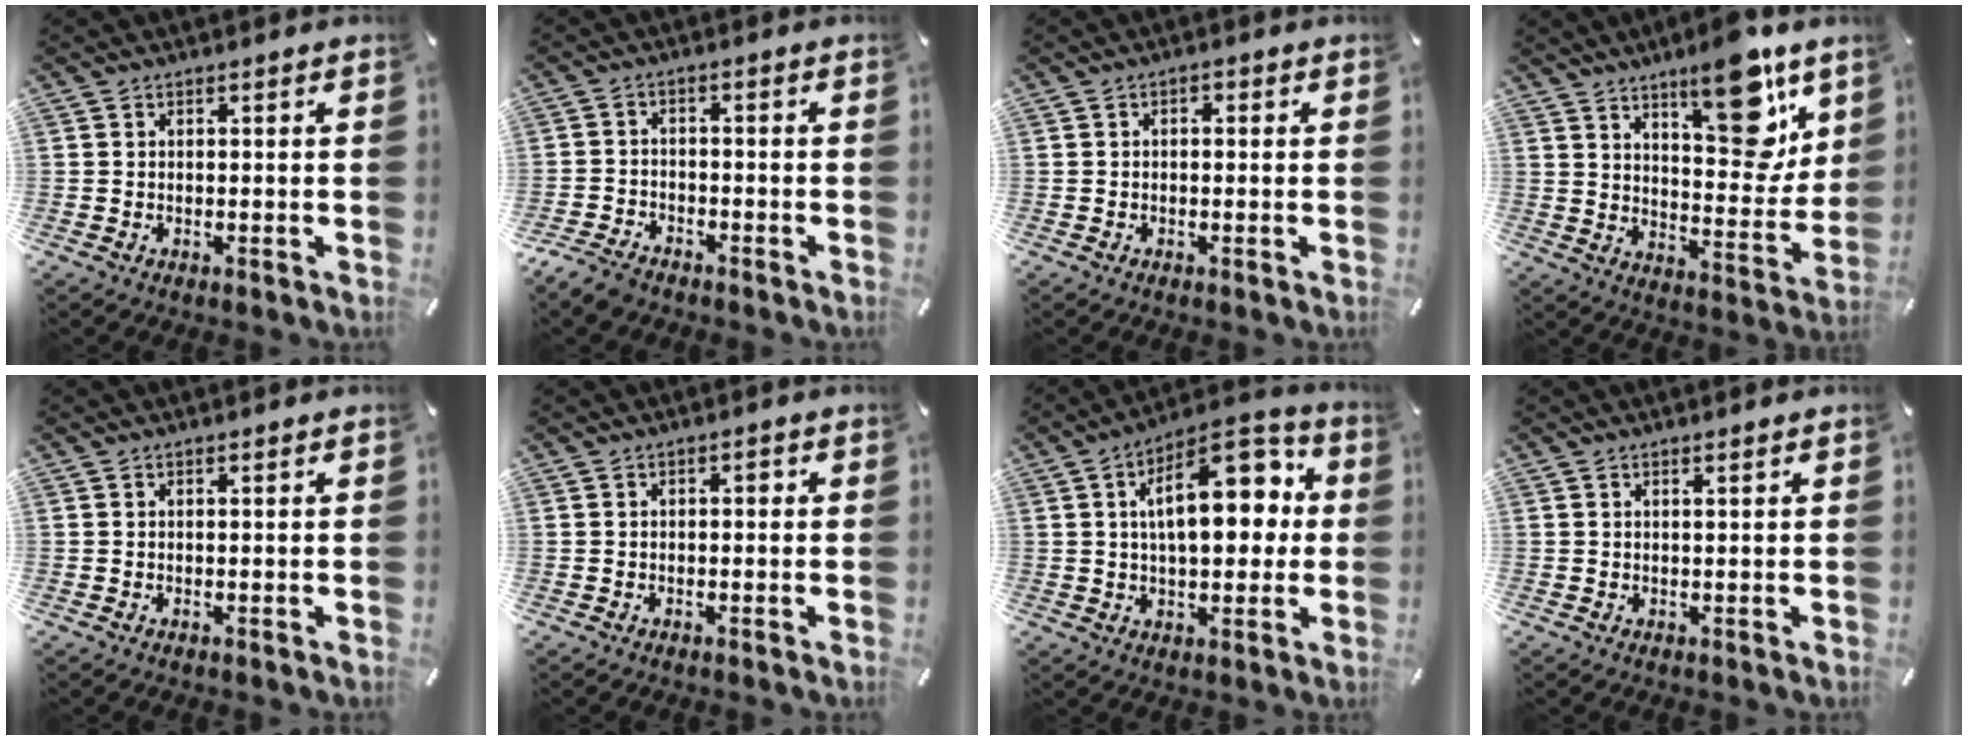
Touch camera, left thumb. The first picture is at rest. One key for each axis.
{"total": 4.4, "fx": -3.8, "fy": 1.8, "fz": 1.2, "tx": -0.039, "ty": 0.016, "tz": -0.077}
{"total": 1.0, "fx": -0.5, "fy": 0.7, "fz": 0.5, "tx": -0.012, "ty": 0.004, "tz": -0.011}
{"total": 17.3, "fx": 10.8, "fy": 6.8, "fz": 11.7, "tx": -0.135, "ty": -0.080, "tz": 0.173}
{"total": 0.0}
{"total": 1.1, "fx": -0.3, "fy": 0.7, "fz": 0.7, "tx": -0.017, "ty": 0.006, "tz": -0.008}
{"total": 17.4, "fx": 4.2, "fy": 8.9, "fz": 14.3, "tx": -0.197, "ty": -0.009, "tz": 0.065}
{"total": 0.8, "fx": 0.5, "fy": -0.1, "fz": 0.6, "tx": -0.010, "ty": -0.002, "tz": 0.008}